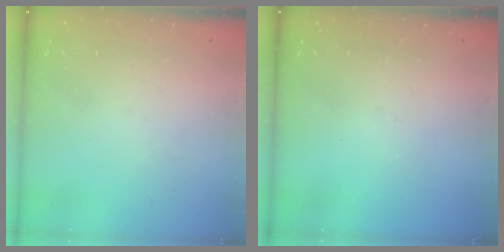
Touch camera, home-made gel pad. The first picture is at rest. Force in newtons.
{"total": 0.0}